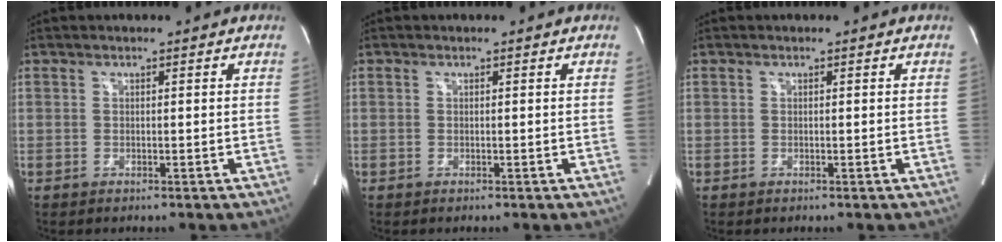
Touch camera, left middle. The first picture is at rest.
{"total": 0.0}
{"total": 0.0}